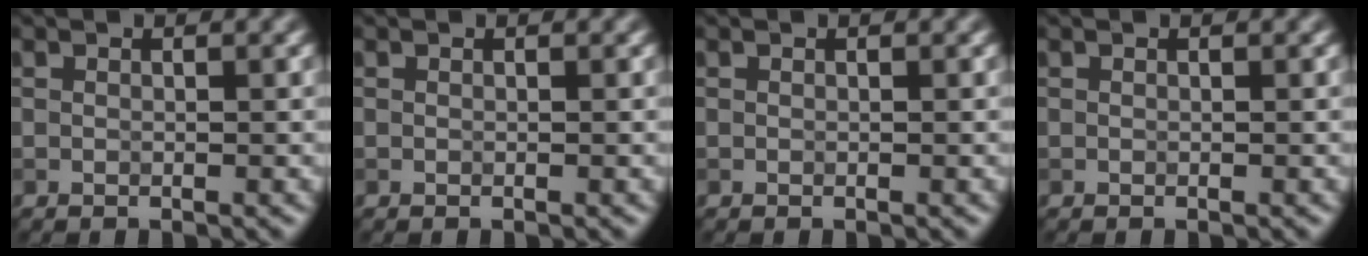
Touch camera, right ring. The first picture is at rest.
{"total": 0.0}
{"total": 0.0}
{"total": 0.0}